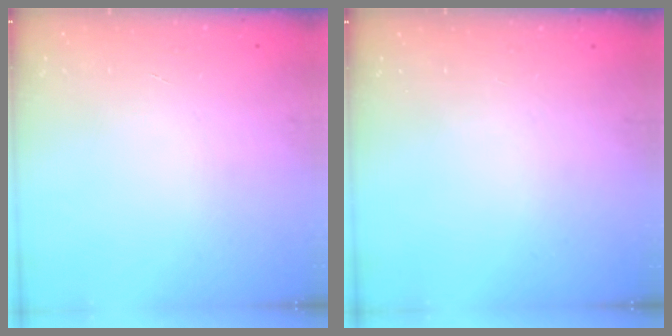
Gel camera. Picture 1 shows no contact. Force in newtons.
{"total": 0.0}